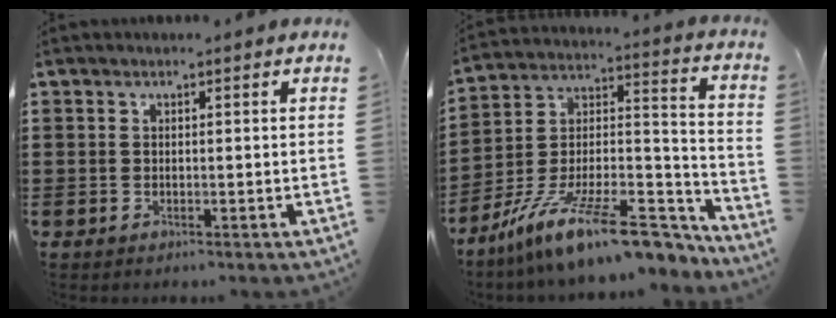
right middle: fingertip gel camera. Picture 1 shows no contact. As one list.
[{"total": 15.1, "force": [-11.3, 3.1, 9.5], "torque": [-0.167, 0.029, -0.199]}]